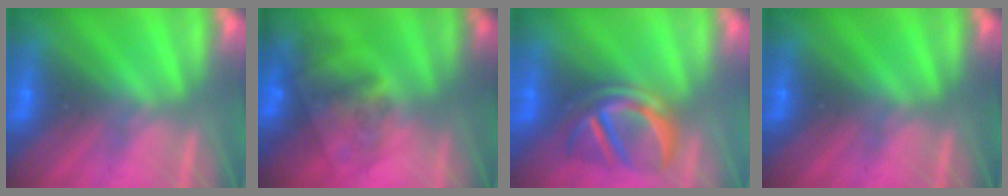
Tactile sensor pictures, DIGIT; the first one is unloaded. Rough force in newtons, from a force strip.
{"total": 7.2}
{"total": 3.8}
{"total": 0.0}